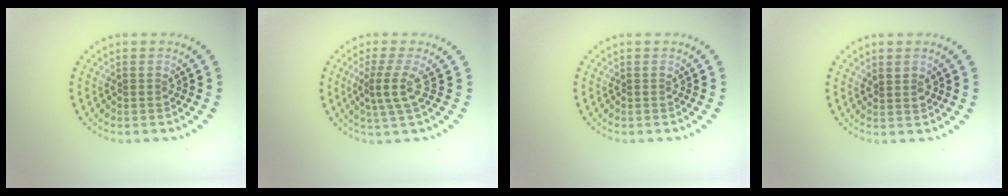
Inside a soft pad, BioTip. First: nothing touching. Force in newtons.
{"total": 2.6, "press": 1.9, "slide": 1.8}
{"total": 0.0}
{"total": 1.3, "press": 1.1, "slide": 0.7}